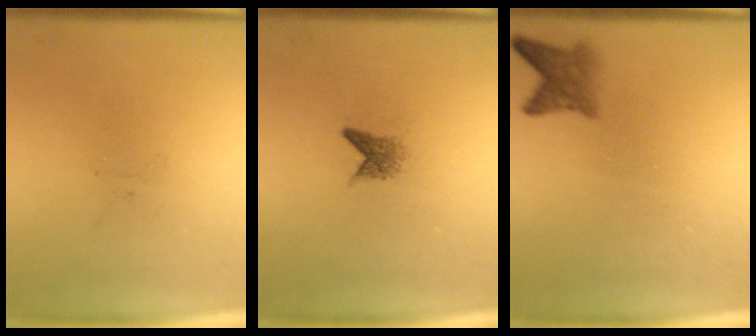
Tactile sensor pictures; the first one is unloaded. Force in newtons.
{"total": 1.6}
{"total": 2.8}